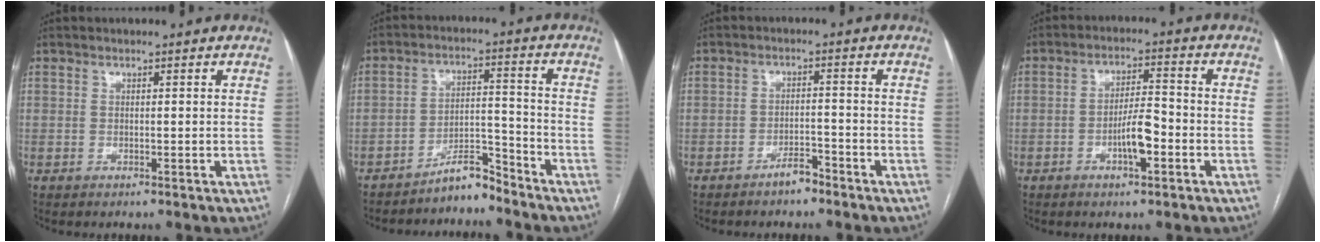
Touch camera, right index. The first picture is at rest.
{"total": 5.3, "force": [-5.0, 1.1, 1.5], "torque": [-0.013, 0.015, -0.088]}
{"total": 3.1, "force": [-2.6, 1.1, 1.4], "torque": [-0.022, 0.004, -0.043]}
{"total": 5.9, "force": [-2.2, 1.4, 5.4], "torque": [-0.099, 0.008, -0.037]}